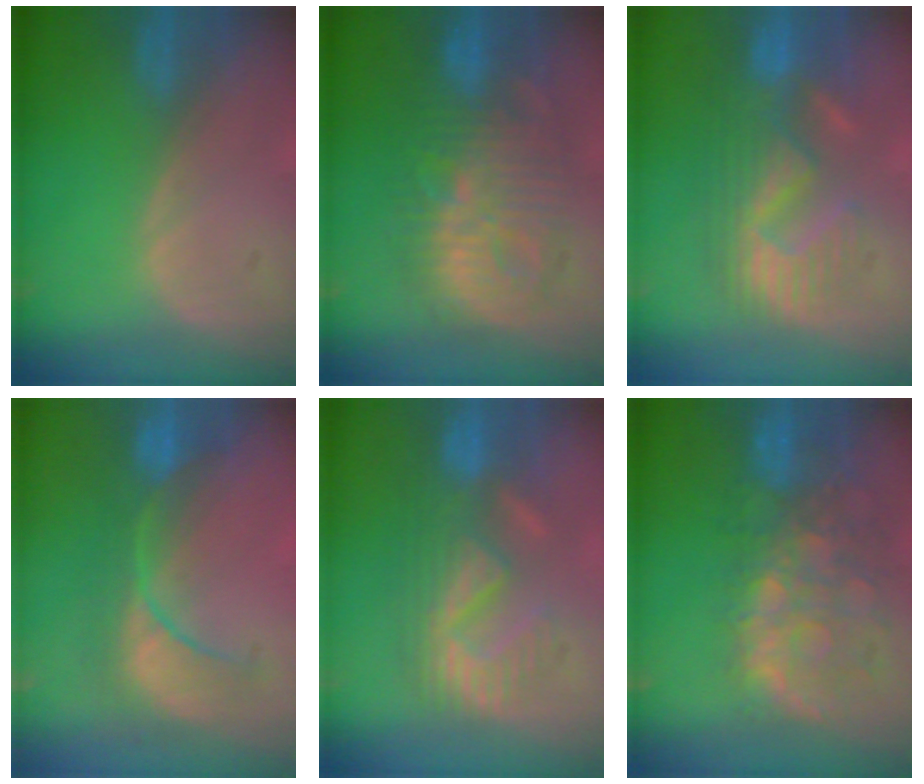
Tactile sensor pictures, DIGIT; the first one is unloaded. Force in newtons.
{"total": 11.6, "press": 11.5, "slide": 0.8}
{"total": 10.2, "press": 9.7, "slide": 3.1}
{"total": 8.3, "press": 8.3, "slide": 0.1}
{"total": 9.1, "press": 8.9, "slide": 1.9}
{"total": 11.3, "press": 9.9, "slide": 5.6}